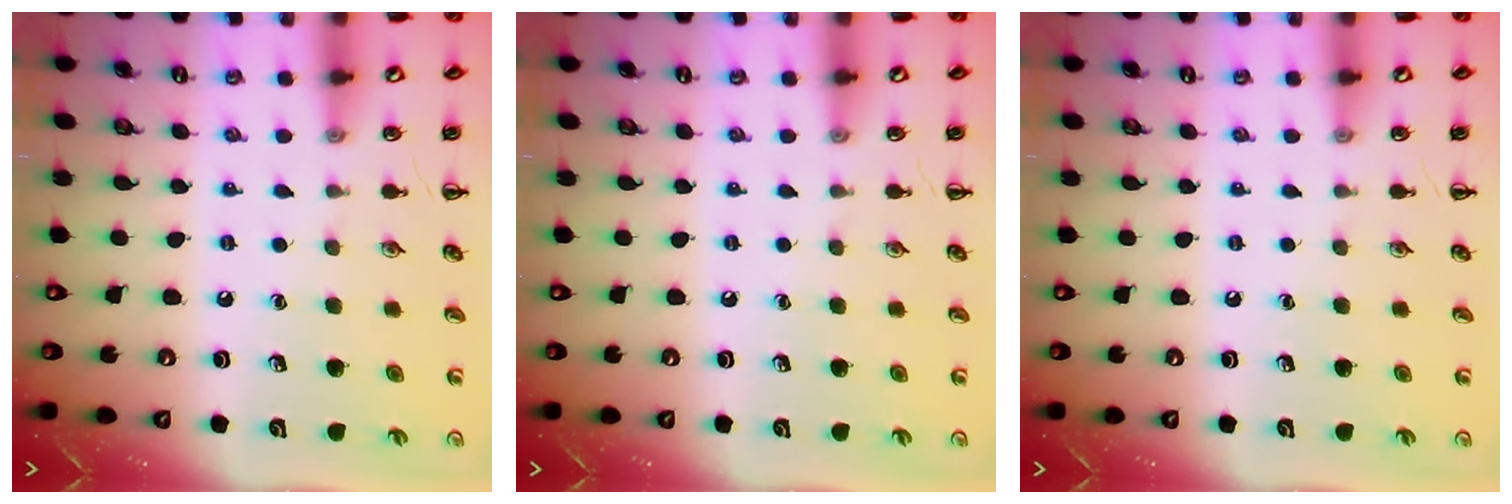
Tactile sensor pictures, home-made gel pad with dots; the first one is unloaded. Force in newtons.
{"total": 0.0}
{"total": 0.0}